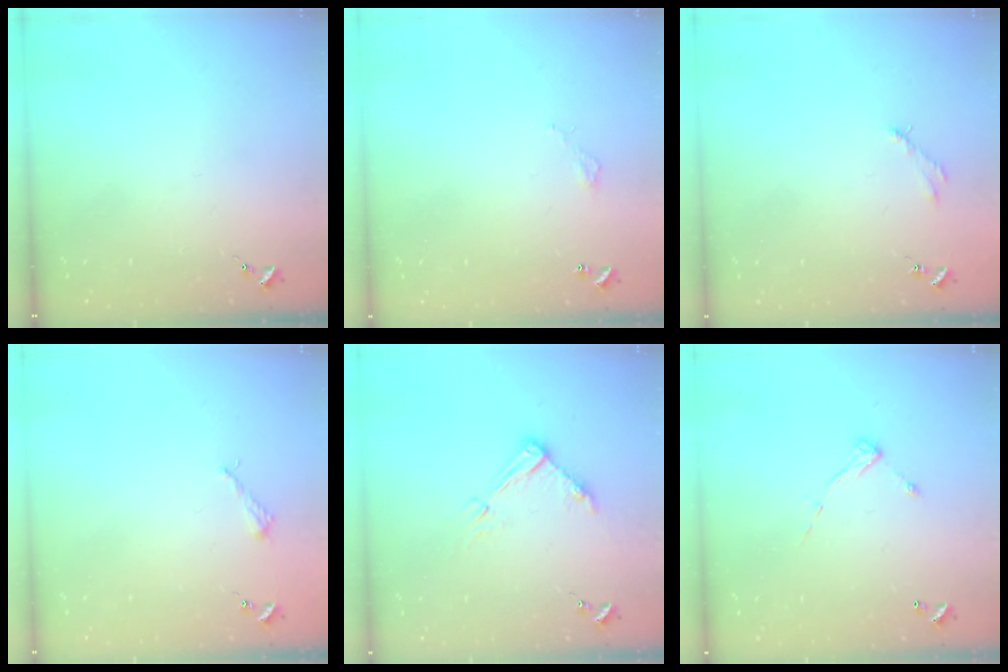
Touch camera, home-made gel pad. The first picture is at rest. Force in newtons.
{"total": 2.8, "press": 2.8, "slide": 0.2}
{"total": 2.5, "press": 2.5, "slide": 0.3}
{"total": 2.2, "press": 2.2, "slide": 0.3}
{"total": 9.1, "press": 9.1, "slide": 0.8}
{"total": 6.2, "press": 6.2, "slide": 0.3}